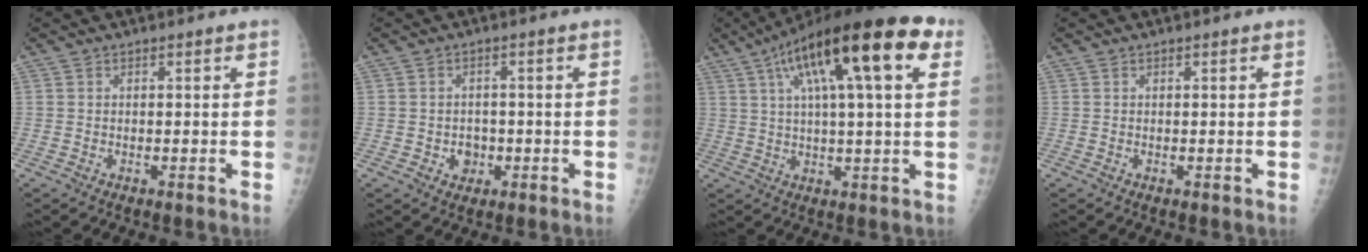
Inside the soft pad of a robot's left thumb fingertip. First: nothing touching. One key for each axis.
{"total": 3.2, "fx": -1.0, "fy": 2.7, "fz": 1.2, "tx": 0.002, "ty": 0.006, "tz": -0.011}
{"total": 22.5, "fx": 9.1, "fy": 5.9, "fz": 19.6, "tx": -0.307, "ty": 0.026, "tz": 0.138}
{"total": 0.0}